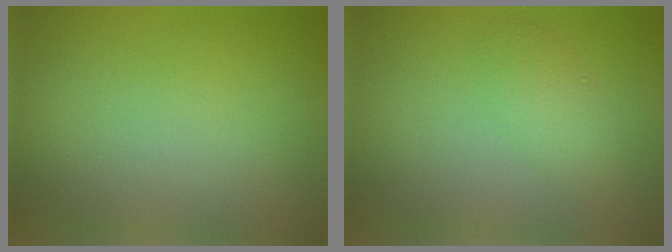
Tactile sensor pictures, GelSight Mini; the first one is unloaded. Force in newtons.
{"total": 2.1, "press": 2.1, "slide": 0.1}